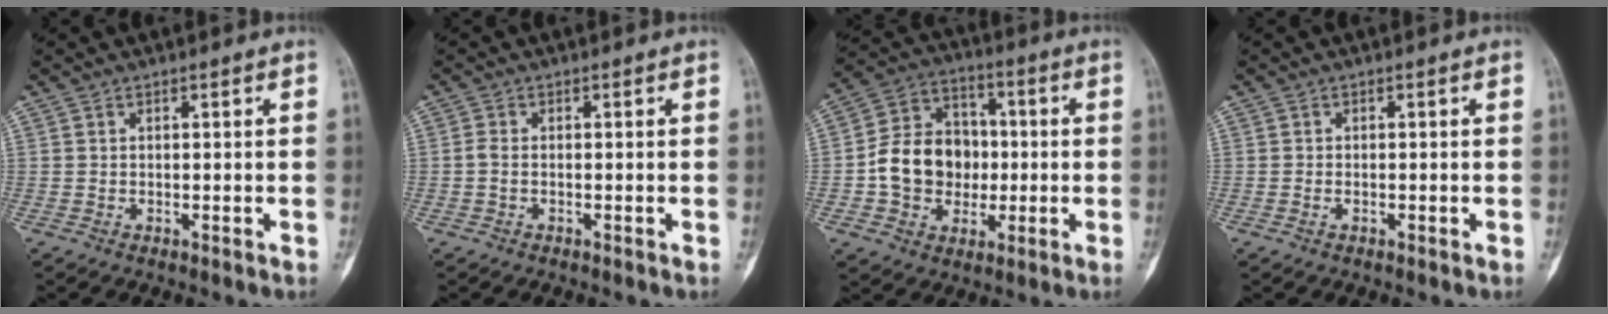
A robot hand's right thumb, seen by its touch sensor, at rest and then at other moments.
{"total": 1.4, "force": [-0.2, 0.8, 1.1], "torque": [-0.026, 0.000, -0.005]}
{"total": 14.3, "force": [-1.3, 11.8, 8.0], "torque": [-0.101, 0.032, -0.025]}
{"total": 0.8, "force": [-0.3, 0.5, 0.6], "torque": [-0.013, 0.003, -0.006]}